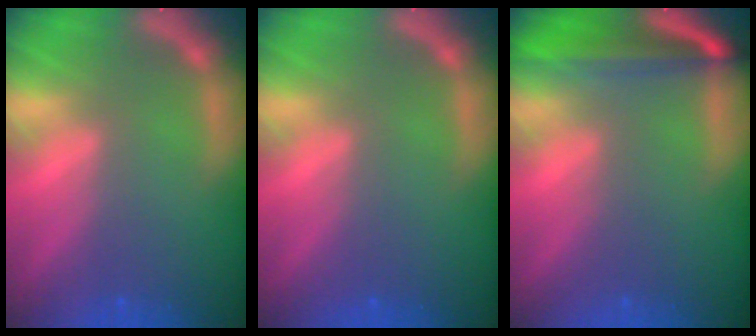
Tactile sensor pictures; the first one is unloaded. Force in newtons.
{"total": 0.0}
{"total": 6.6}